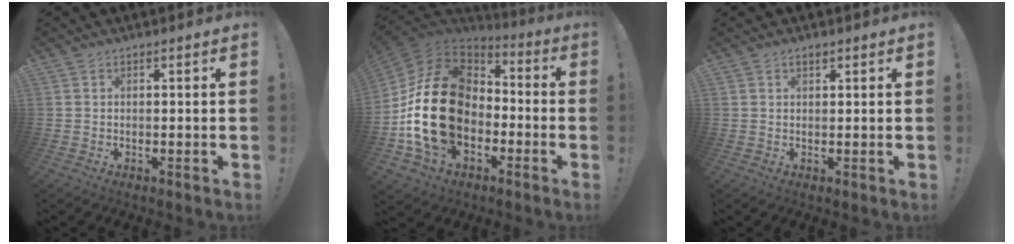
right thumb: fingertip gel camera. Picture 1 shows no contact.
{"total": 26.2, "force": [-2.0, 18.5, 18.5], "torque": [-0.370, 0.025, -0.012]}
{"total": 1.4, "force": [0.9, 0.6, 0.8], "torque": [-0.014, 0.000, 0.016]}